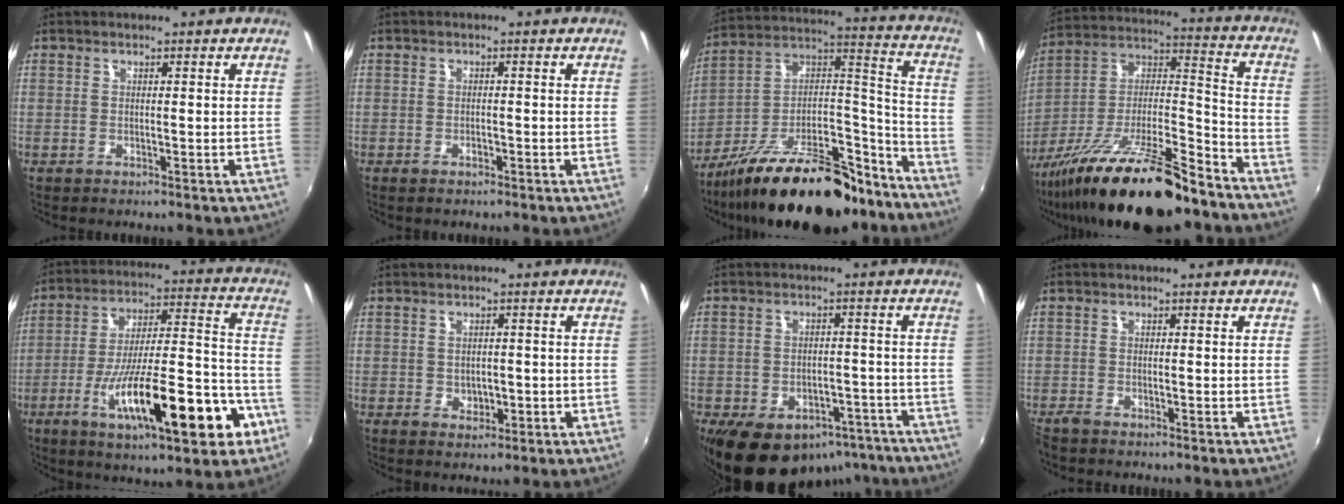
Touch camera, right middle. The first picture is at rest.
{"total": 0.6, "force": [-0.5, 0.2, 0.2], "torque": [-0.005, -0.002, -0.011]}
{"total": 26.4, "force": [-19.7, 10.0, 14.5], "torque": [-0.224, 0.034, -0.294]}
{"total": 24.9, "force": [-18.0, 5.8, 16.2], "torque": [-0.279, -0.021, -0.292]}
{"total": 24.1, "force": [-11.0, 6.1, 20.5], "torque": [-0.325, -0.020, -0.170]}
{"total": 3.1, "force": [-0.6, 2.5, 1.7], "torque": [-0.027, 0.001, -0.004]}
{"total": 17.9, "force": [-12.4, 10.2, 7.8], "torque": [-0.152, 0.010, -0.143]}
{"total": 2.0, "force": [-1.8, 0.4, 0.8], "torque": [-0.021, -0.009, -0.037]}